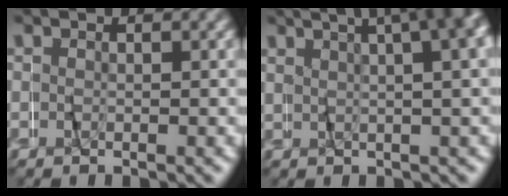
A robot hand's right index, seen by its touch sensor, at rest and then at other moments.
{"total": 14.6, "force": [6.5, 7.3, 10.8], "torque": [-0.122, 0.057, 0.081]}